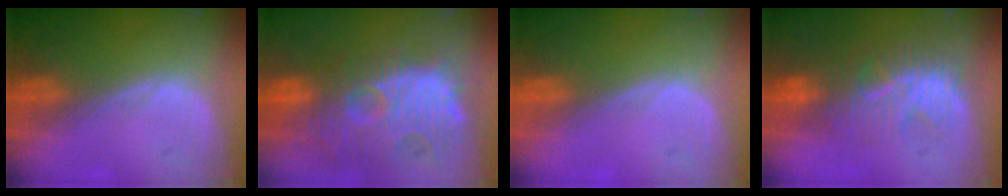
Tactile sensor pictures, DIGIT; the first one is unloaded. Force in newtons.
{"total": 13.8, "press": 12.3, "slide": 6.4}
{"total": 0.0}
{"total": 8.3, "press": 7.9, "slide": 2.5}